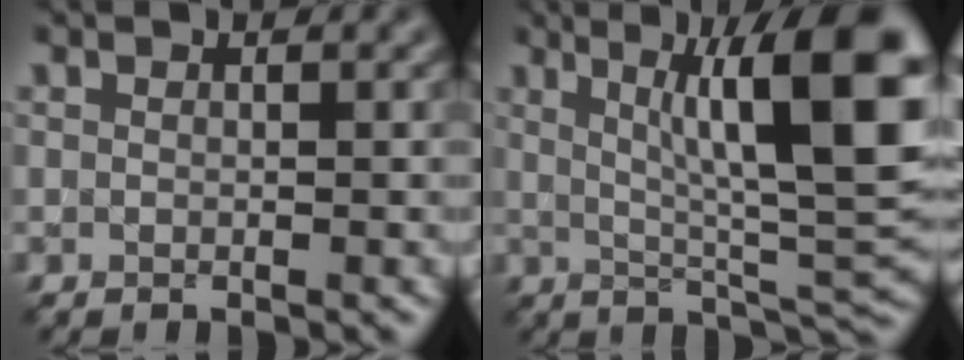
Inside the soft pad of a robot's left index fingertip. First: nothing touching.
{"total": 13.1, "force": [3.7, 3.0, 12.2], "torque": [-0.157, 0.011, 0.057]}